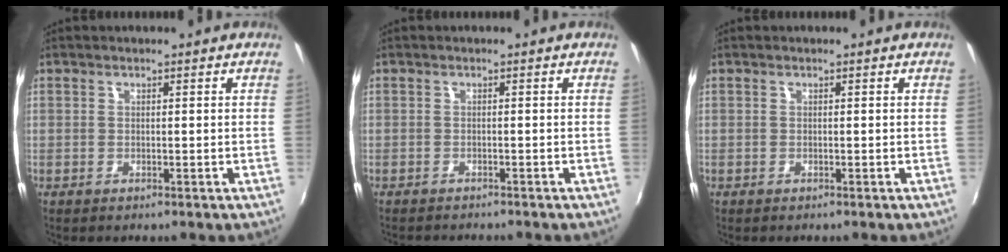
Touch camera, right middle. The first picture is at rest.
{"total": 3.1, "force": [-2.9, 0.4, 0.9], "torque": [-0.027, -0.013, -0.046]}
{"total": 0.0}